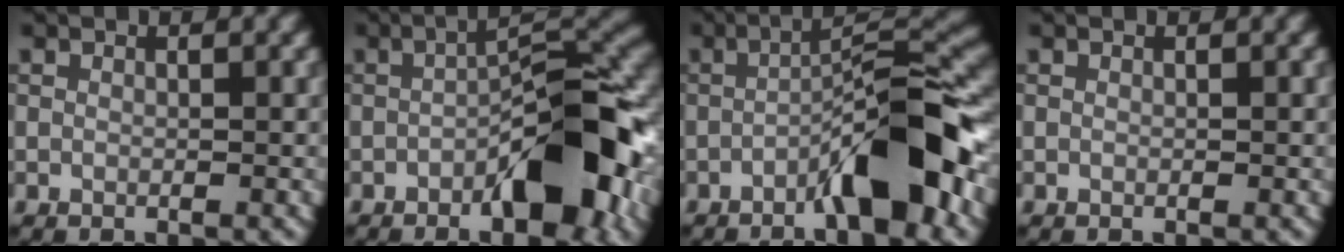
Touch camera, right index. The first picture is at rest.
{"total": 9.8, "force": [-3.6, 3.4, 8.4], "torque": [-0.104, 0.025, -0.067]}
{"total": 8.4, "force": [-3.7, 1.7, 7.3], "torque": [-0.109, 0.024, -0.066]}
{"total": 0.0}